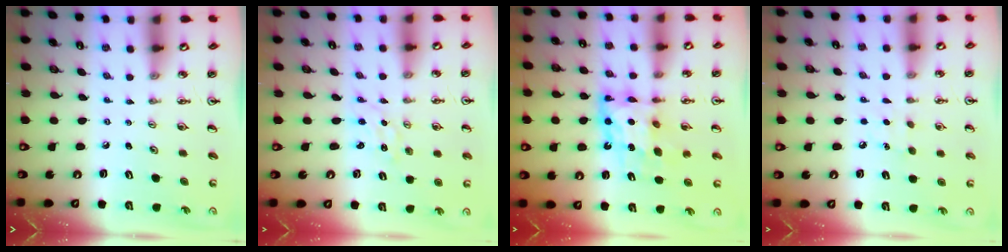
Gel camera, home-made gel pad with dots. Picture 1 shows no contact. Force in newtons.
{"total": 0.6, "press": 0.4, "slide": 0.4}
{"total": 10.8, "press": 10.7, "slide": 0.9}
{"total": 6.3, "press": 6.2, "slide": 0.8}